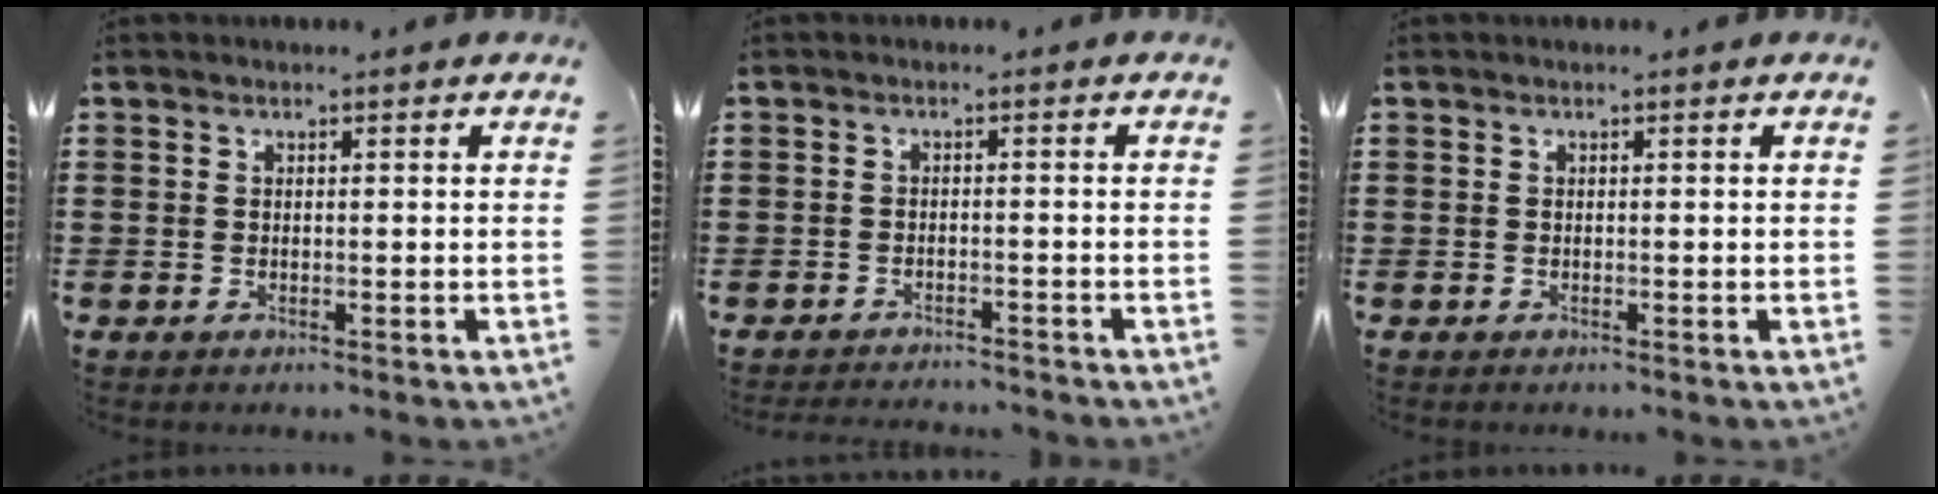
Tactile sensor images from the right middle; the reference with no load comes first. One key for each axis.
{"total": 1.9, "fx": -1.9, "fy": 0.1, "fz": 0.0, "tx": -0.006, "ty": 0.000, "tz": -0.041}
{"total": 0.0}